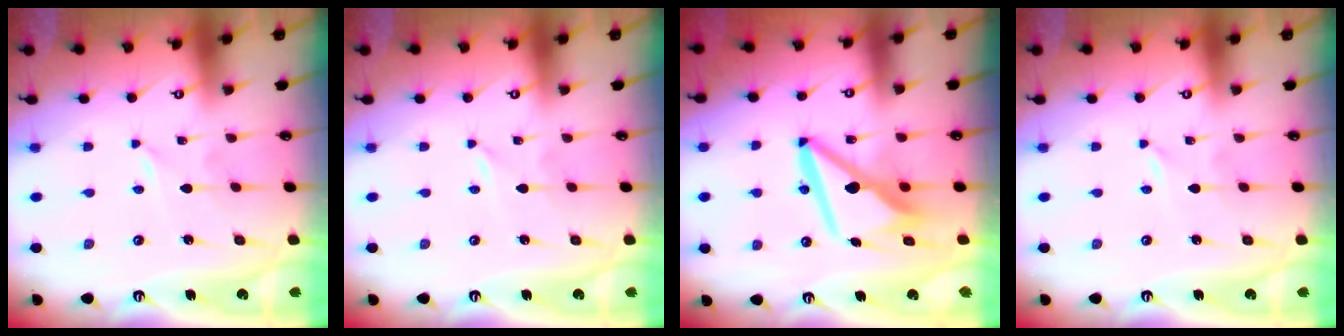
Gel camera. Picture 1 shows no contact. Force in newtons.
{"total": 0.0}
{"total": 11.9, "press": 11.8, "slide": 1.3}
{"total": 0.0}